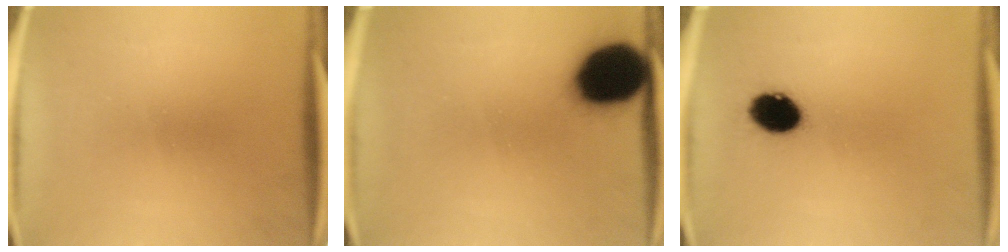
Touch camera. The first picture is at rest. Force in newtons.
{"total": 16.8}
{"total": 8.6}